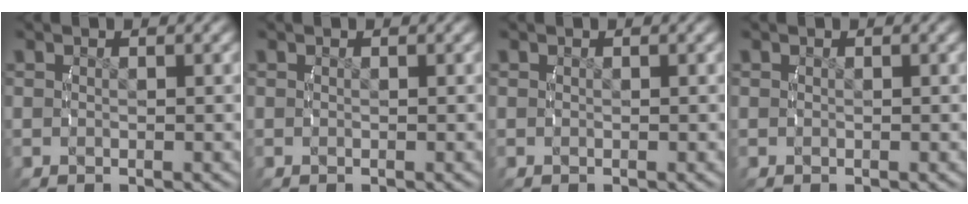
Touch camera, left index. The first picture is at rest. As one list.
[{"total": 0.0}, {"total": 0.0}, {"total": 0.0}]